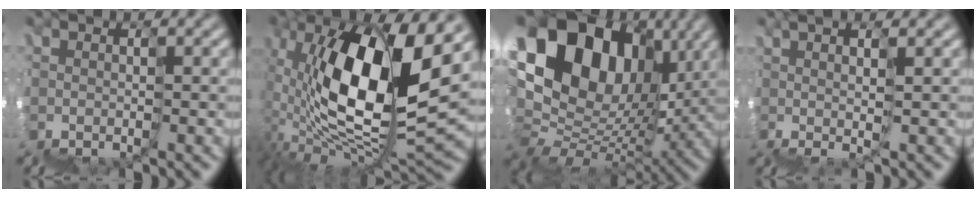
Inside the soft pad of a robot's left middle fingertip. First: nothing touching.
{"total": 10.2, "force": [2.9, 2.9, 9.3], "torque": [-0.172, 0.020, 0.043]}
{"total": 13.1, "force": [7.3, 8.4, 7.0], "torque": [-0.096, 0.060, 0.130]}
{"total": 2.7, "force": [1.7, -1.2, 1.8], "torque": [0.003, 0.011, 0.035]}